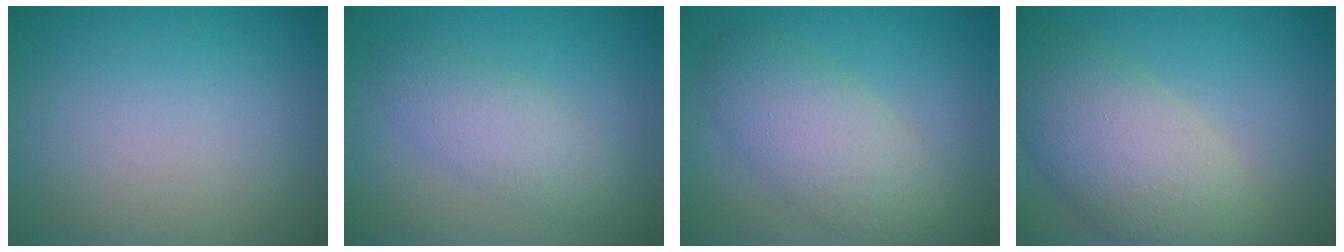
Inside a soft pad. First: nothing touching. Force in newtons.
{"total": 3.3, "press": 3.3, "slide": 0.1}
{"total": 5.5, "press": 5.4, "slide": 0.6}
{"total": 8.2, "press": 8.2, "slide": 0.4}